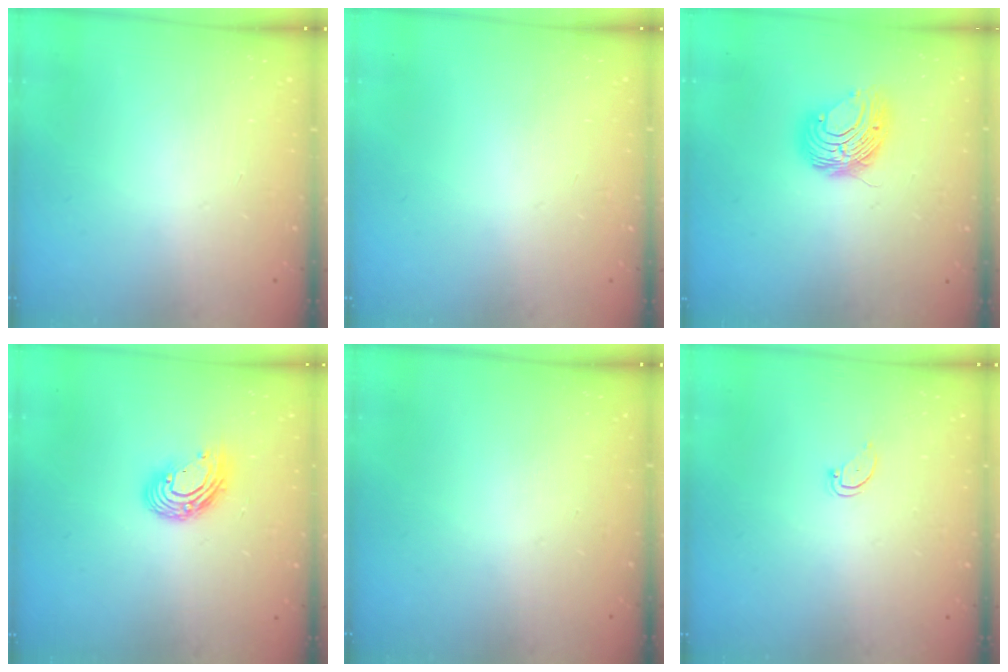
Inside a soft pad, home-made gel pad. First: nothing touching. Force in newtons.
{"total": 0.0}
{"total": 9.1, "press": 9.1, "slide": 0.6}
{"total": 11.4, "press": 11.4, "slide": 0.8}
{"total": 0.0}
{"total": 2.3, "press": 2.3, "slide": 0.2}